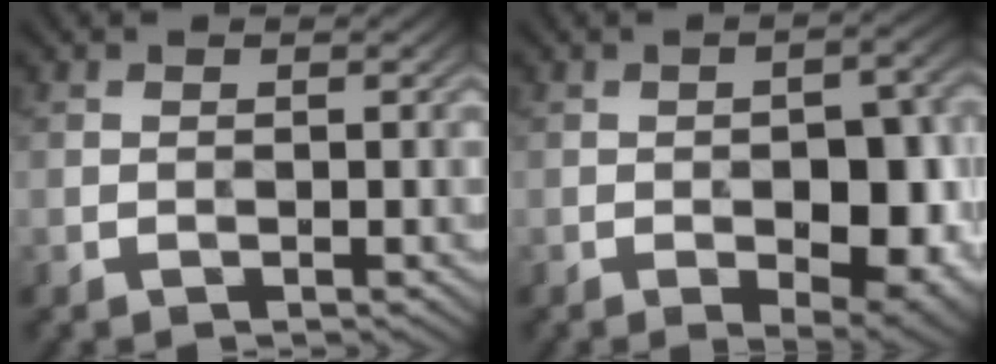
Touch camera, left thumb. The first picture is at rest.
{"total": 11.3, "force": [-2.6, 5.0, 9.8], "torque": [-0.115, -0.003, -0.029]}